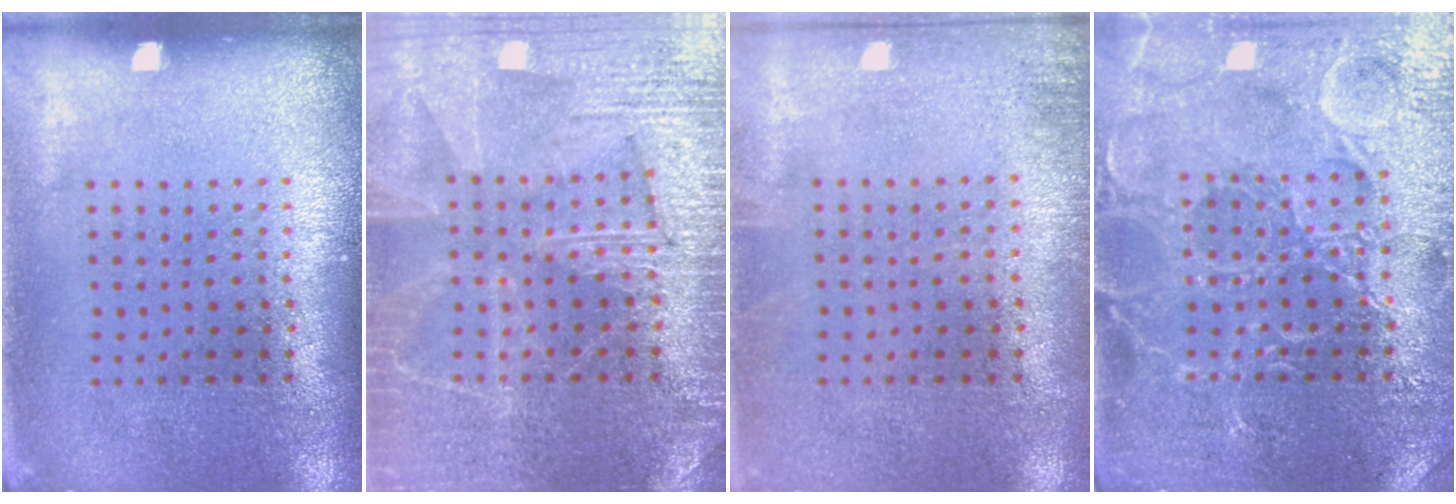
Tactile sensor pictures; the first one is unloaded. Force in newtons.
{"total": 3.6, "press": 3.6, "slide": 0.5}
{"total": 0.9, "press": 0.9, "slide": 0.2}
{"total": 4.7, "press": 4.6, "slide": 1.2}